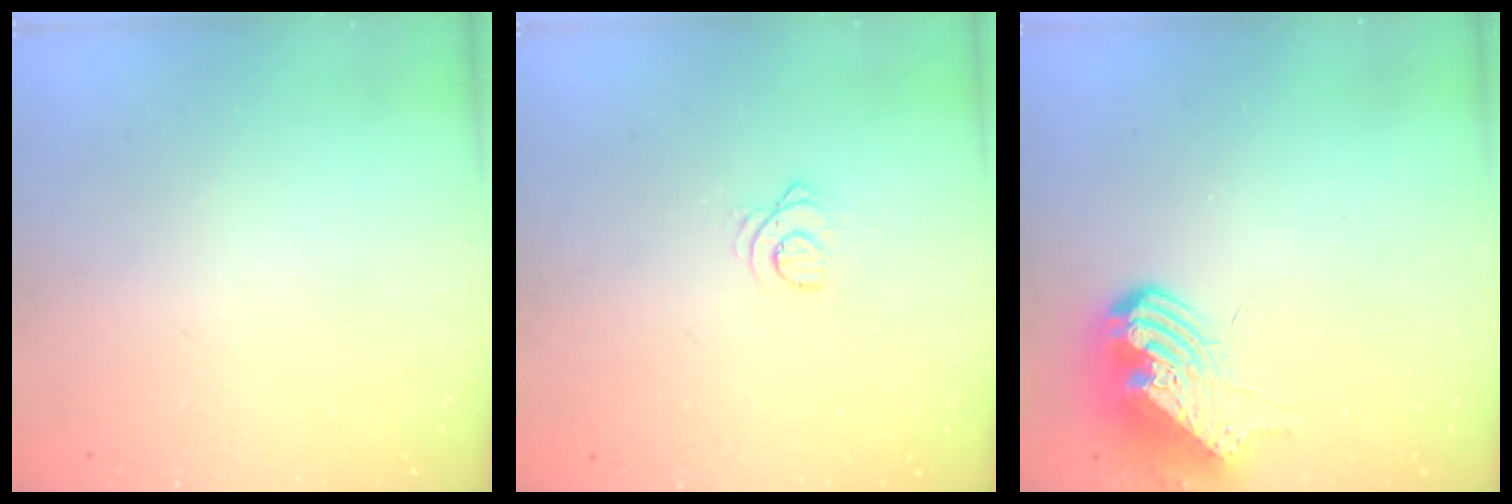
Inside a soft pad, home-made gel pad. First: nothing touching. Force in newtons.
{"total": 2.4, "press": 2.4, "slide": 0.2}
{"total": 11.7, "press": 11.6, "slide": 1.5}